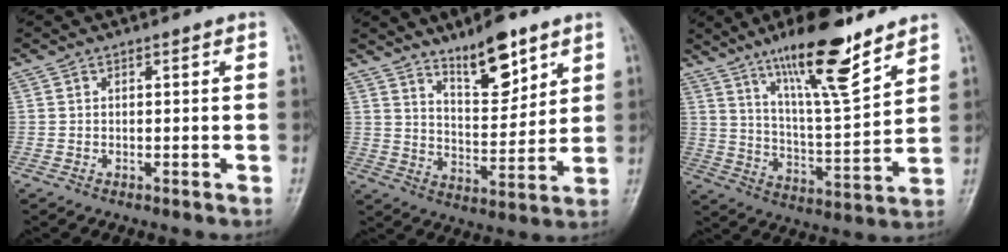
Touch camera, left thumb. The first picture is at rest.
{"total": 10.4, "force": [7.2, 3.7, 6.6], "torque": [-0.083, -0.057, 0.126]}
{"total": 16.4, "force": [11.3, 3.3, 11.3], "torque": [-0.173, -0.068, 0.199]}